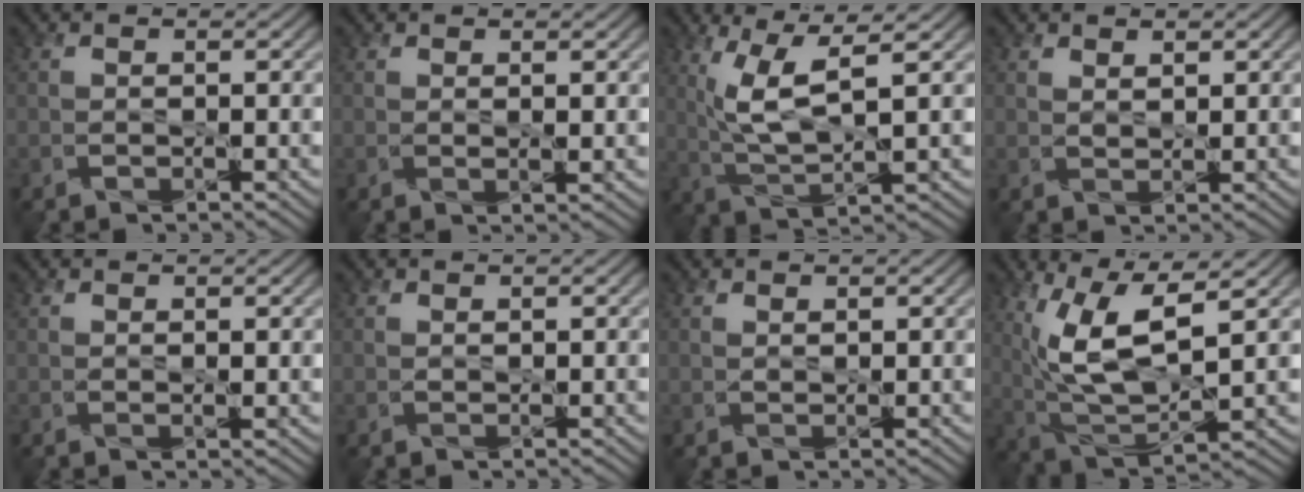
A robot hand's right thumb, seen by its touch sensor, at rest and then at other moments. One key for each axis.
{"total": 1.1, "fx": 0.7, "fy": 0.2, "fz": 0.9, "tx": -0.017, "ty": -0.004, "tz": 0.014}
{"total": 7.5, "fx": 2.5, "fy": 2.1, "fz": 6.7, "tx": -0.153, "ty": 0.003, "tz": 0.055}
{"total": 1.5, "fx": 1.1, "fy": 0.7, "fz": 0.8, "tx": -0.018, "ty": -0.005, "tz": 0.025}
{"total": 0.8, "fx": 0.5, "fy": 0.2, "fz": 0.6, "tx": -0.009, "ty": -0.002, "tz": 0.011}
{"total": 0.5, "fx": 0.4, "fy": 0.2, "fz": 0.2, "tx": -0.003, "ty": -0.002, "tz": 0.009}
{"total": 0.8, "fx": 0.6, "fy": 0.3, "fz": 0.4, "tx": -0.009, "ty": -0.003, "tz": 0.013}
{"total": 11.7, "fx": 3.9, "fy": 4.3, "fz": 10.1, "tx": -0.217, "ty": 0.000, "tz": 0.082}